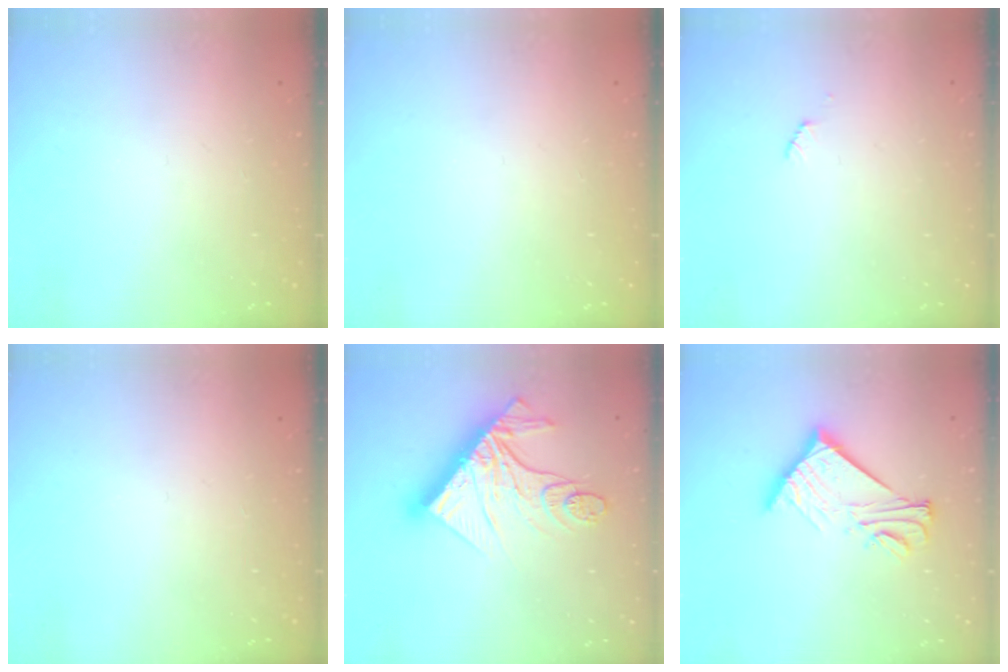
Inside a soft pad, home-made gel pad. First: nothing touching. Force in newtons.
{"total": 0.0}
{"total": 2.5, "press": 2.5, "slide": 0.4}
{"total": 0.0}
{"total": 19.7, "press": 19.6, "slide": 2.0}
{"total": 12.0, "press": 12.0, "slide": 0.6}